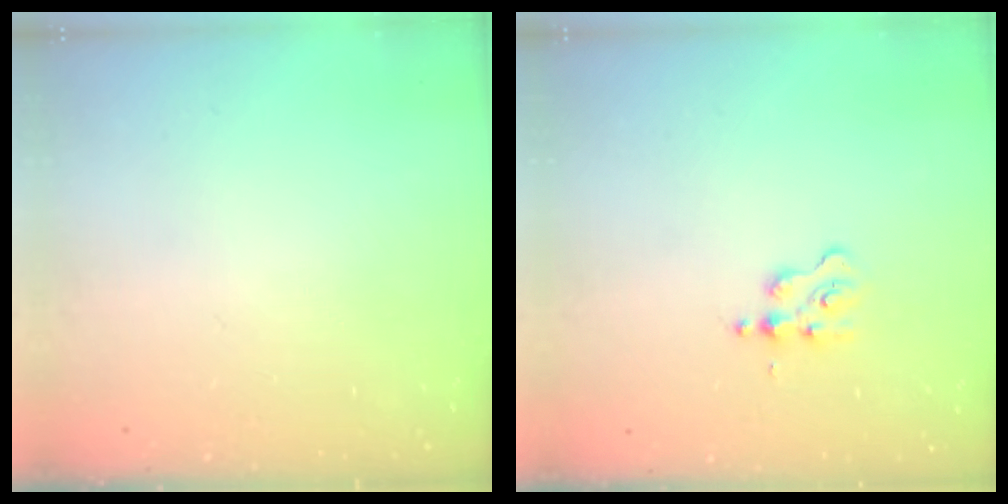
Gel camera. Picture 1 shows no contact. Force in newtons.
{"total": 1.9, "press": 1.9, "slide": 0.2}